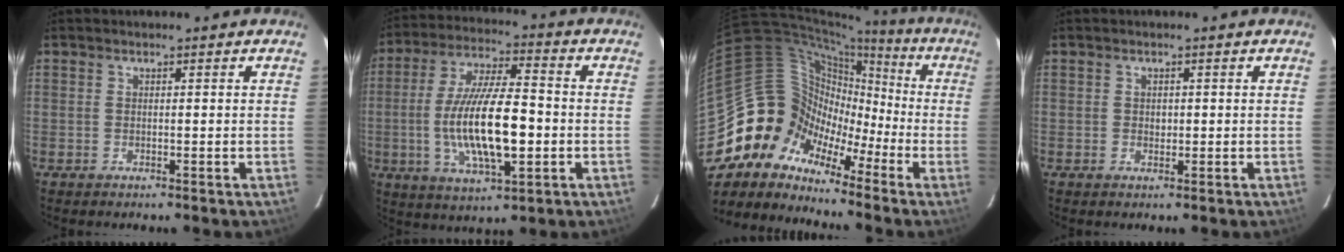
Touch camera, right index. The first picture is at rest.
{"total": 17.1, "force": [-2.8, 5.1, 16.1], "torque": [-0.312, -0.009, -0.044]}
{"total": 12.5, "force": [-7.4, 9.7, 2.5], "torque": [-0.050, 0.047, -0.160]}
{"total": 1.2, "force": [0.0, 1.1, 0.5], "torque": [-0.004, 0.001, 0.001]}